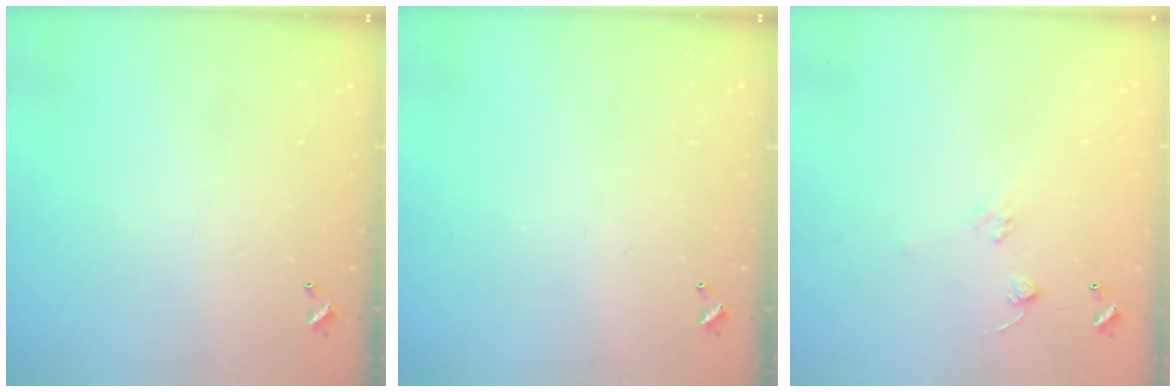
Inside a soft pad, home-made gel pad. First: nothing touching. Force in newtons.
{"total": 0.0}
{"total": 6.5, "press": 6.4, "slide": 0.6}